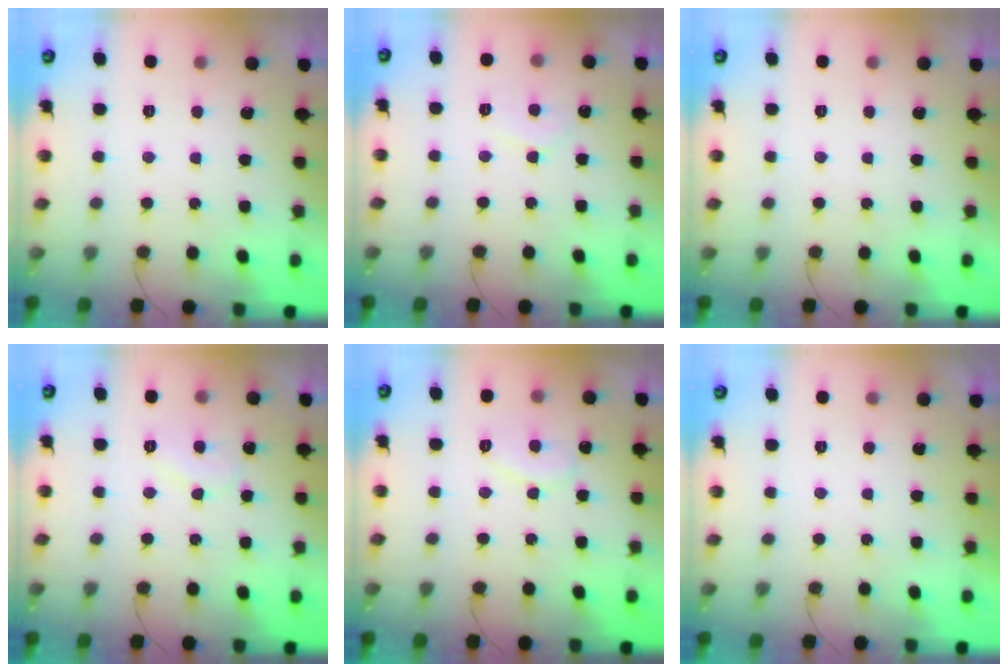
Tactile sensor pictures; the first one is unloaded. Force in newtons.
{"total": 6.1, "press": 6.1, "slide": 0.3}
{"total": 0.0}
{"total": 7.4, "press": 7.3, "slide": 0.7}
{"total": 7.0, "press": 7.0, "slide": 0.4}
{"total": 1.7, "press": 1.7, "slide": 0.0}